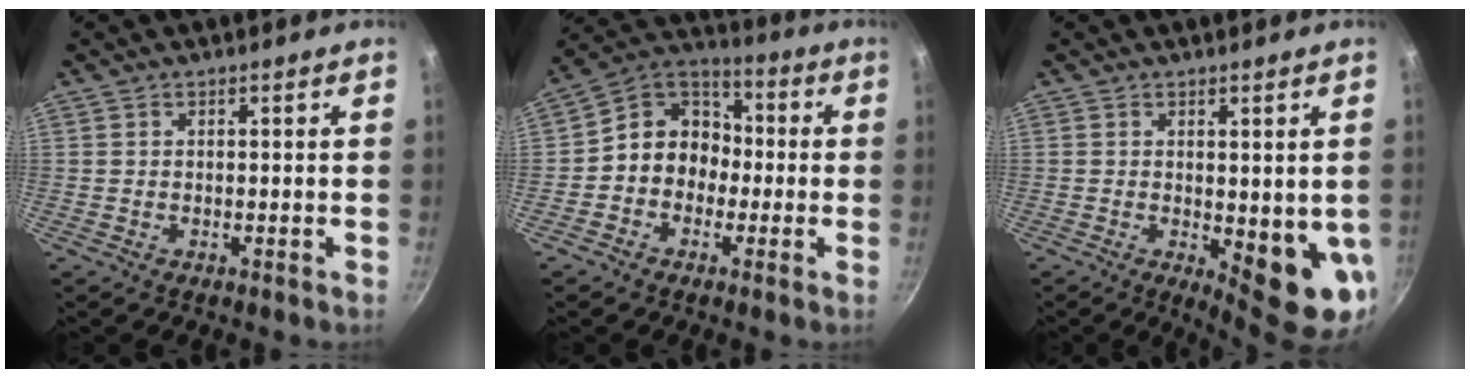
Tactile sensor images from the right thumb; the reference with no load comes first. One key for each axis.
{"total": 10.8, "fx": -1.5, "fy": 9.2, "fz": 5.3, "tx": -0.040, "ty": 0.044, "tz": -0.050}
{"total": 10.2, "fx": -0.7, "fy": 3.4, "fz": 9.6, "tx": -0.106, "ty": -0.021, "tz": 0.001}